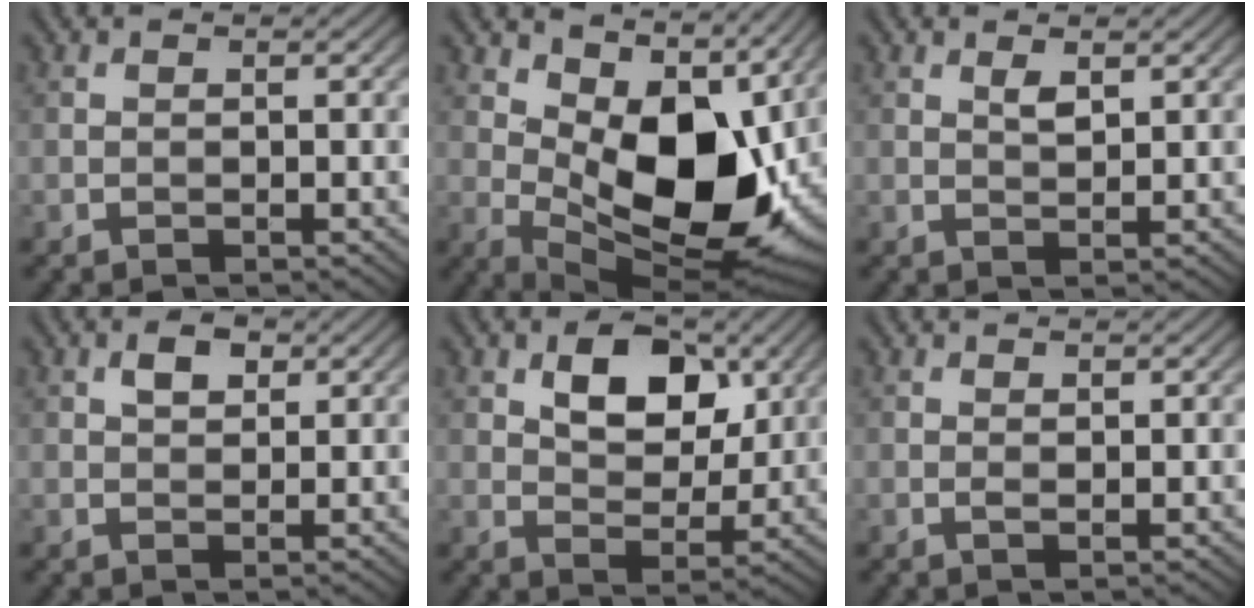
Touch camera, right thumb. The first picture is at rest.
{"total": 14.9, "force": [3.4, 8.2, 12.0], "torque": [-0.201, -0.012, 0.067]}
{"total": 1.8, "force": [1.0, 0.6, 1.3], "torque": [-0.029, -0.003, 0.022]}
{"total": 2.5, "force": [1.1, 1.4, 1.7], "torque": [-0.030, 0.004, 0.017]}
{"total": 8.2, "force": [3.3, 5.1, 5.6], "torque": [-0.095, -0.003, 0.049]}
{"total": 0.6, "force": [0.3, 0.3, 0.5], "torque": [-0.011, -0.002, 0.004]}